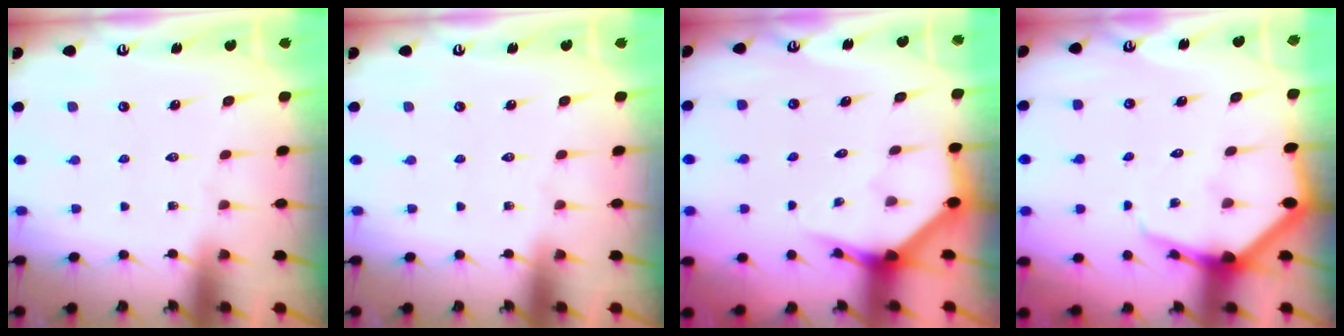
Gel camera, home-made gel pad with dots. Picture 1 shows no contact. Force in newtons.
{"total": 0.0}
{"total": 4.0, "press": 4.0, "slide": 0.2}
{"total": 5.6, "press": 5.6, "slide": 0.7}